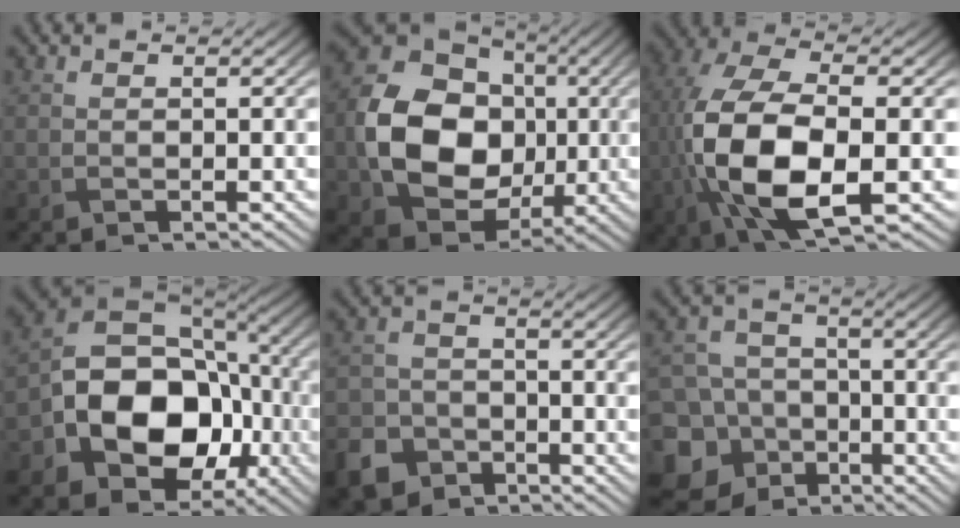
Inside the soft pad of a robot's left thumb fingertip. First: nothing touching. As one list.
[{"total": 14.5, "force": [-0.9, 11.4, 8.9], "torque": [-0.186, -0.002, -0.016]}, {"total": 13.9, "force": [-2.5, 6.7, 11.9], "torque": [-0.286, -0.016, -0.047]}, {"total": 15.8, "force": [-3.7, 11.5, 10.1], "torque": [-0.187, -0.031, -0.061]}, {"total": 6.3, "force": [-4.0, 4.4, 1.9], "torque": [-0.050, -0.016, -0.081]}, {"total": 14.4, "force": [-6.9, 12.1, 3.7], "torque": [-0.132, -0.045, -0.131]}]